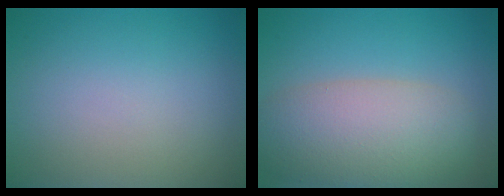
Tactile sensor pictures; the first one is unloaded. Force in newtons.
{"total": 7.7, "press": 7.7, "slide": 0.3}